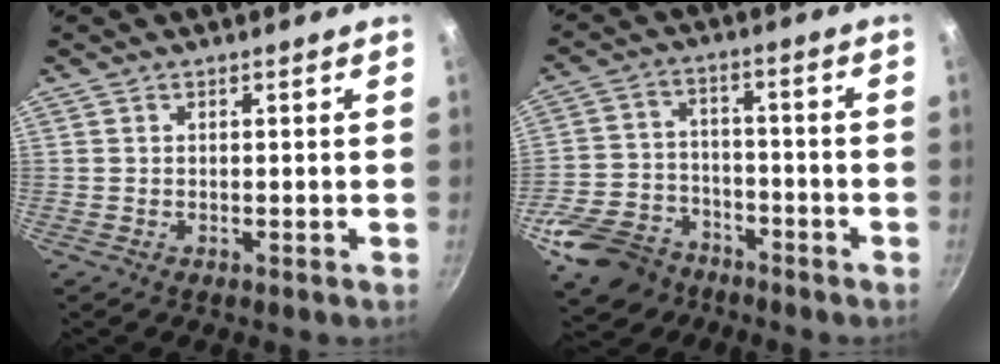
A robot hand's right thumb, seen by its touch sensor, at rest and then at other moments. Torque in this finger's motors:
{"motor_torque": [1.33, 0.33, 0.64, -0.53, 0.01]}